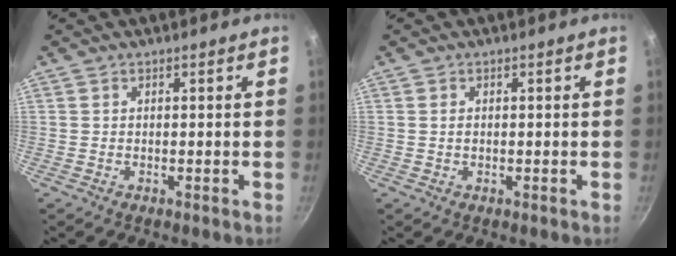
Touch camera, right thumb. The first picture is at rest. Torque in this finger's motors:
{"motor_torque": [-0.31, 0.06, -0.07, 0.47, 0.11]}